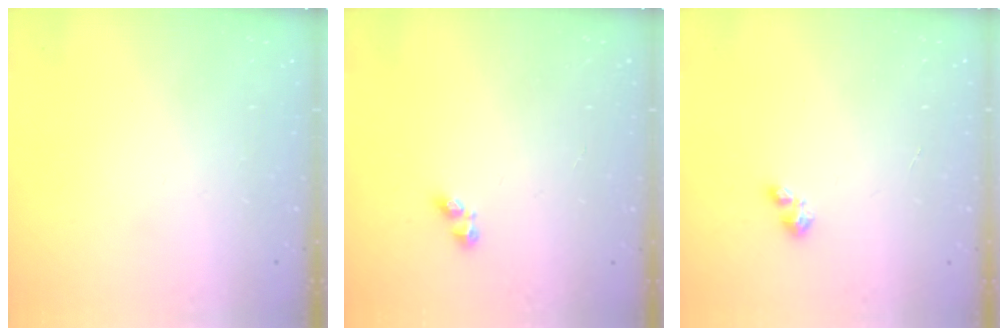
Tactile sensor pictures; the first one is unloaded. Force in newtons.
{"total": 3.0, "press": 2.9, "slide": 0.9}
{"total": 1.9, "press": 1.9, "slide": 0.4}